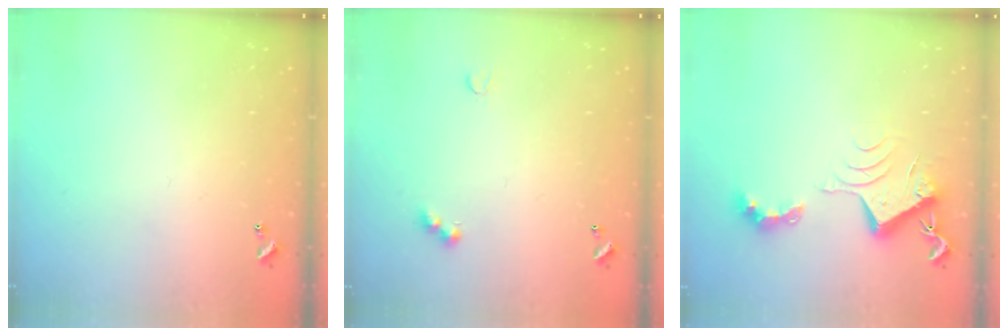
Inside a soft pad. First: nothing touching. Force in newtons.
{"total": 3.0, "press": 3.0, "slide": 0.5}
{"total": 9.0, "press": 8.9, "slide": 1.0}